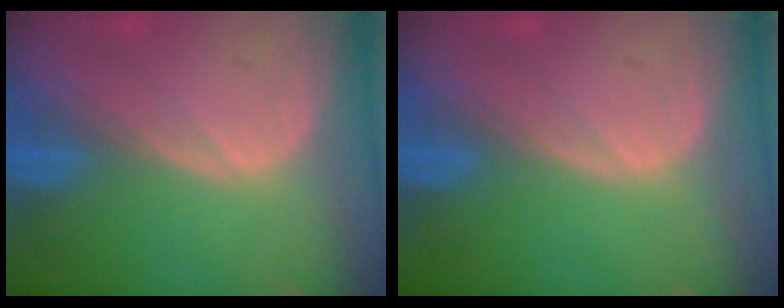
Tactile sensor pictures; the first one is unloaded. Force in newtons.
{"total": 0.0}